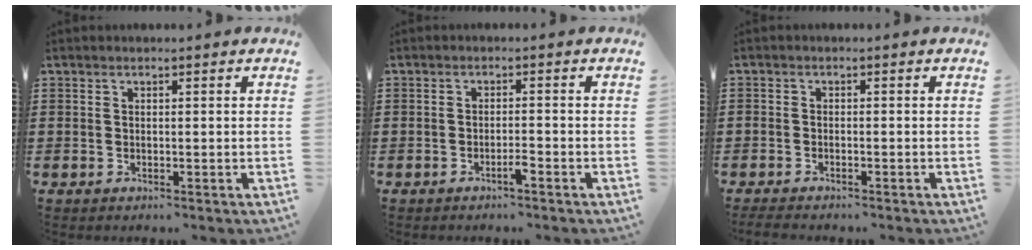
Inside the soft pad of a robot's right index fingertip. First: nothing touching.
{"total": 2.4, "force": [-1.5, 0.1, 1.8], "torque": [-0.031, -0.001, -0.028]}
{"total": 1.6, "force": [-1.5, 0.3, 0.1], "torque": [-0.006, 0.001, -0.031]}